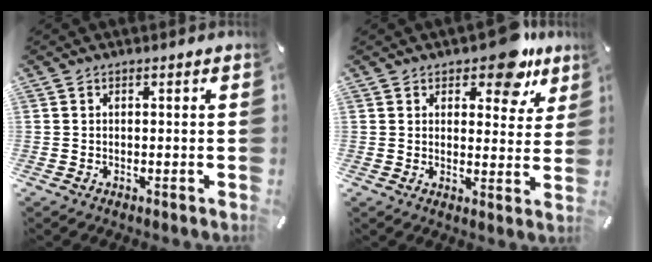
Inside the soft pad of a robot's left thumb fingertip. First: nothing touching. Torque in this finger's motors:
{"motor_torque": [1.34, 1.33, 0.81, -1.04, 0.17]}